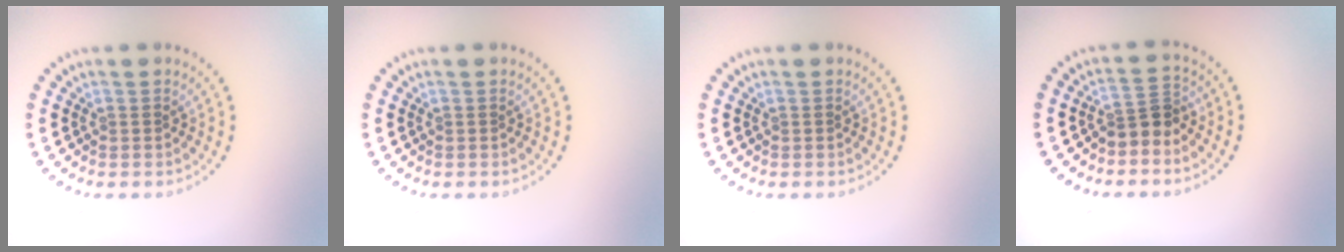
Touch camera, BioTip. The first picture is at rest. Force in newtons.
{"total": 0.0}
{"total": 0.0}
{"total": 2.4, "press": 1.8, "slide": 1.6}